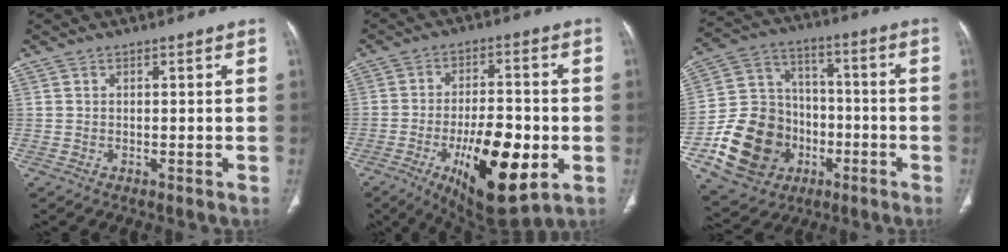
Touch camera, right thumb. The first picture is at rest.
{"total": 18.1, "force": [-5.9, 7.1, 15.6], "torque": [-0.236, 0.007, -0.078]}
{"total": 19.5, "force": [-6.4, 16.4, 8.5], "torque": [-0.136, 0.064, -0.098]}